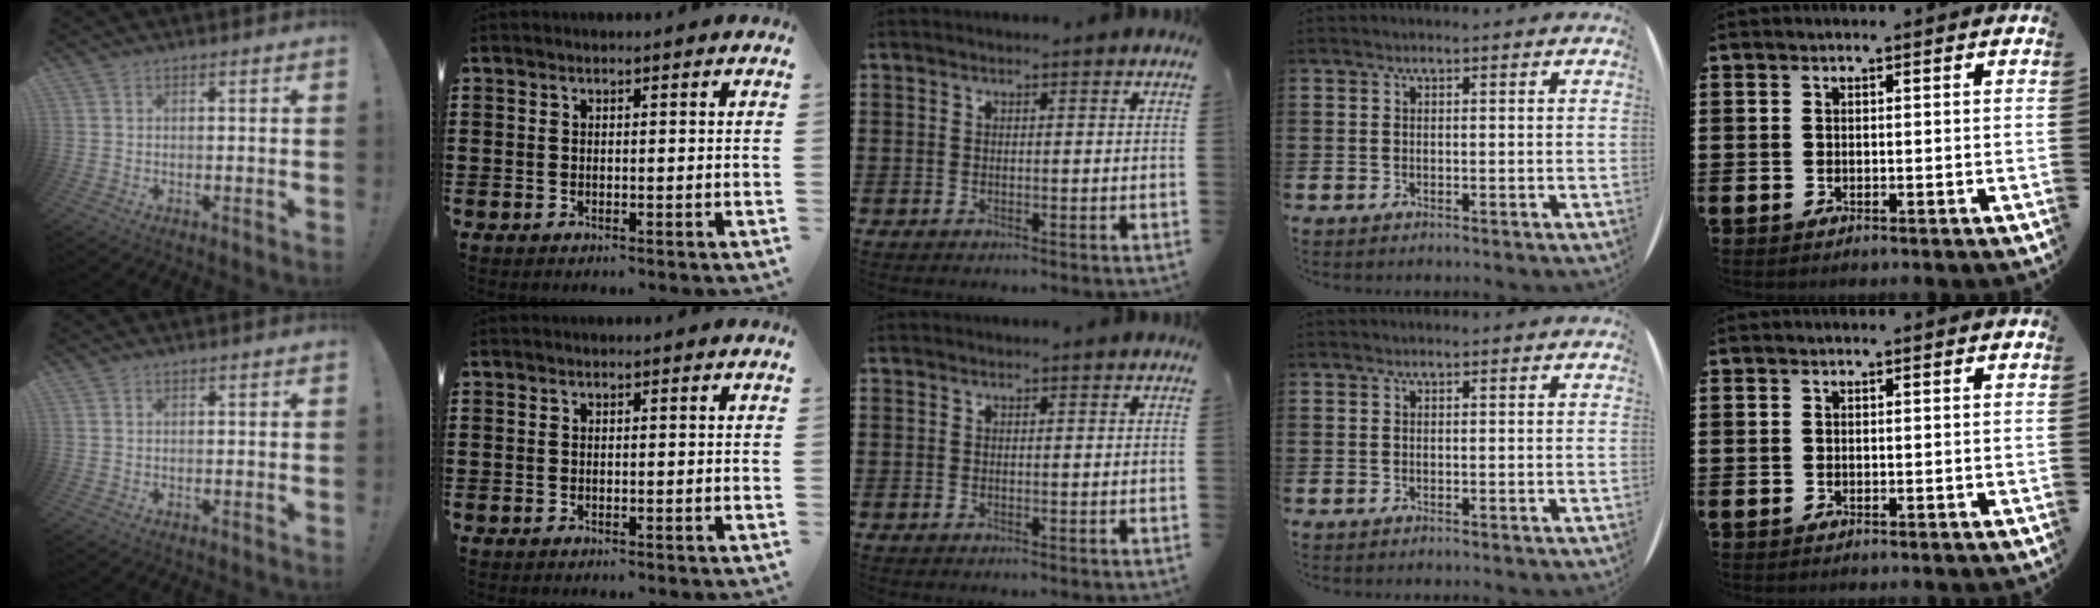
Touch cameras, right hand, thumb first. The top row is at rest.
{}